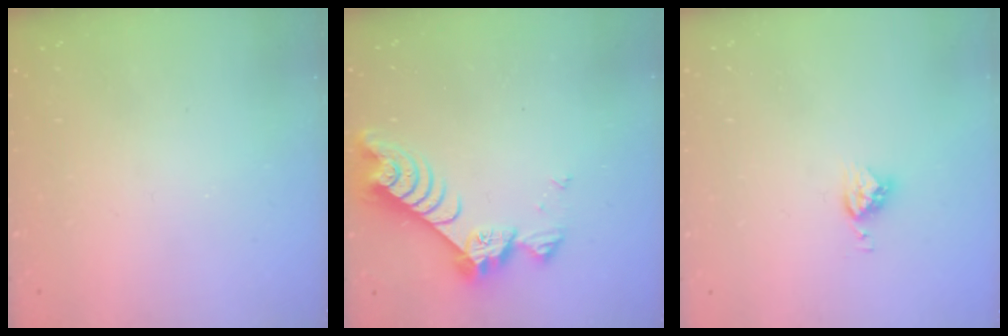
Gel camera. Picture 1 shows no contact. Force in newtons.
{"total": 9.2, "press": 9.1, "slide": 0.8}
{"total": 5.0, "press": 5.0, "slide": 0.1}